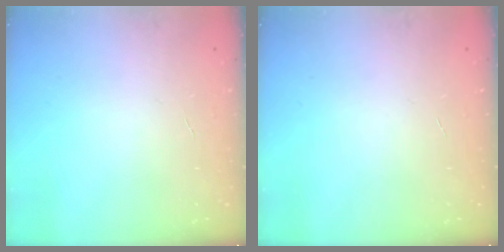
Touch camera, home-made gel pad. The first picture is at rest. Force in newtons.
{"total": 0.0}